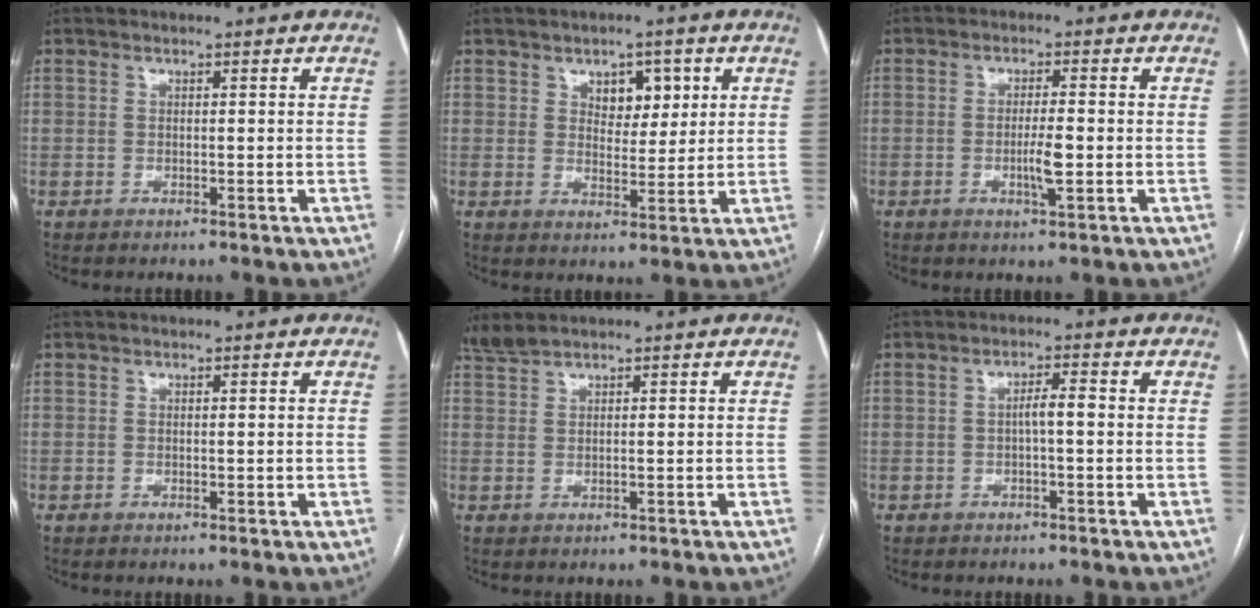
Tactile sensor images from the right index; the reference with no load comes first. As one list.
[{"total": 5.4, "force": [2.4, 3.1, 3.7], "torque": [-0.046, 0.006, 0.038]}, {"total": 4.0, "force": [-0.9, 0.4, 3.9], "torque": [-0.072, -0.004, -0.013]}, {"total": 0.6, "force": [0.1, 0.3, 0.4], "torque": [-0.008, -0.001, 0.004]}, {"total": 2.2, "force": [2.0, -0.1, 0.9], "torque": [-0.028, 0.011, 0.046]}, {"total": 2.5, "force": [-0.2, 0.4, 2.4], "torque": [-0.039, 0.005, -0.003]}]